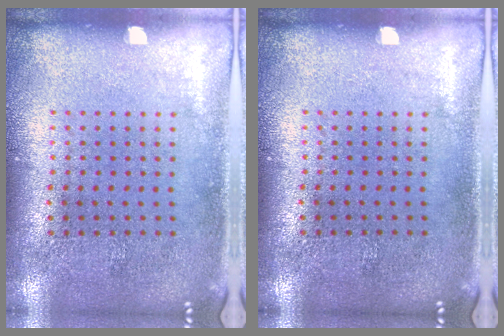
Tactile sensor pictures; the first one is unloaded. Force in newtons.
{"total": 0.0}